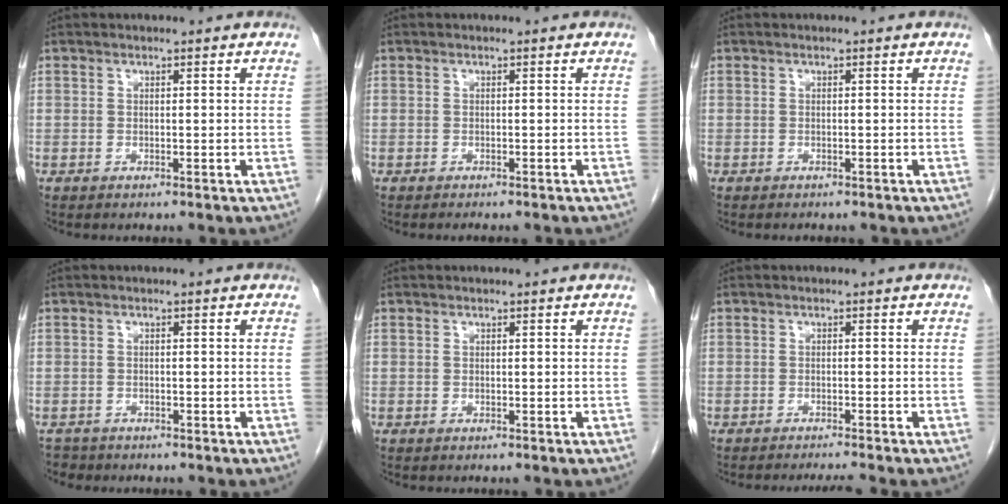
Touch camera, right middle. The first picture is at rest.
{"total": 3.0, "force": [-2.6, 0.5, 1.3], "torque": [-0.019, -0.005, -0.028]}
{"total": 1.9, "force": [-1.6, 0.7, 0.8], "torque": [-0.016, -0.004, -0.015]}
{"total": 2.0, "force": [-1.7, 1.0, -0.2], "torque": [-0.002, 0.000, -0.030]}
{"total": 0.0}
{"total": 3.1, "force": [-2.8, -1.0, 0.9], "torque": [-0.014, -0.010, -0.041]}